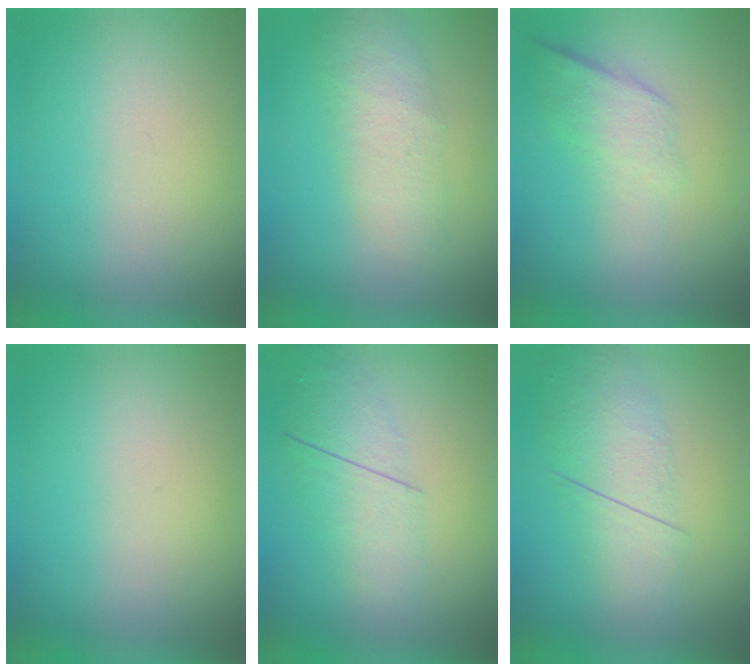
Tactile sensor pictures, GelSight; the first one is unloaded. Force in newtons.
{"total": 2.6}
{"total": 2.3}
{"total": 0.0}
{"total": 2.3}
{"total": 2.8}